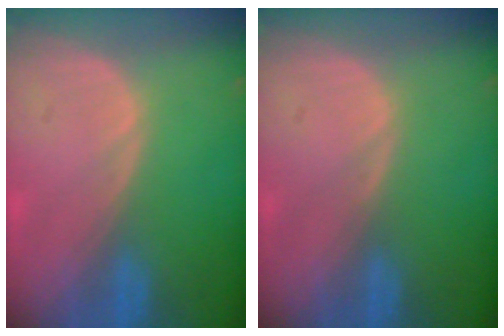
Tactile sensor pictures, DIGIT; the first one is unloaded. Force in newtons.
{"total": 0.0}